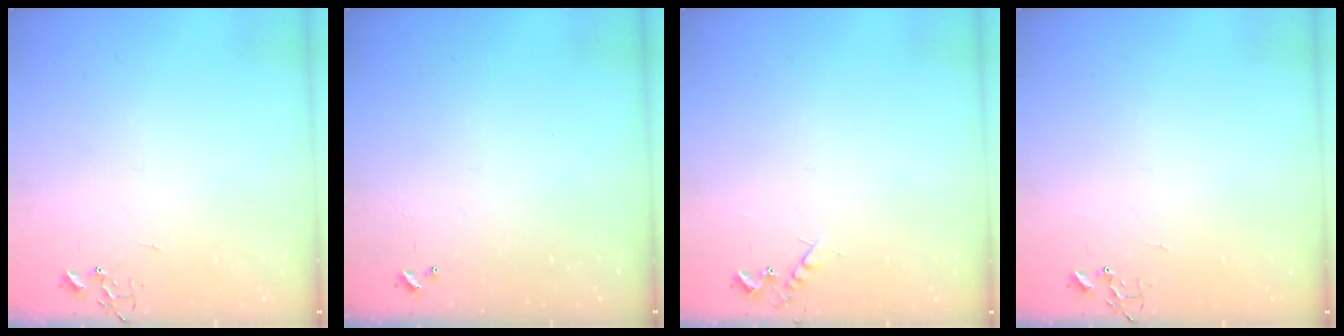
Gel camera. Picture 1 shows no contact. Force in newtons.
{"total": 0.0}
{"total": 6.1, "press": 6.0, "slide": 0.9}
{"total": 0.0}